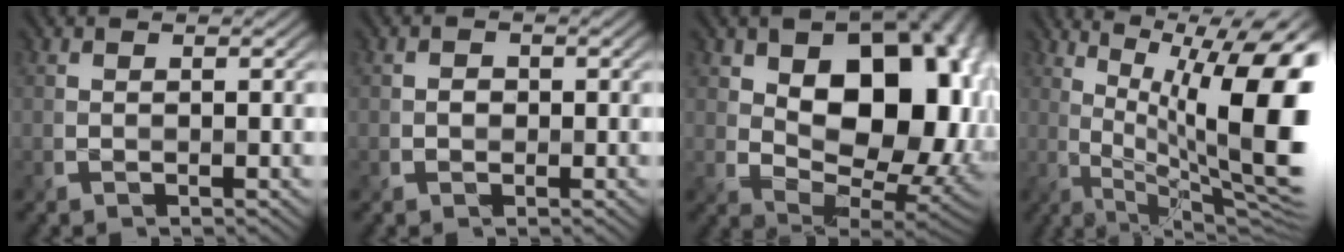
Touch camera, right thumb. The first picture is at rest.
{"total": 1.1, "force": [-0.3, 1.0, 0.3], "torque": [-0.007, -0.008, -0.001]}
{"total": 15.9, "force": [2.2, 10.5, 11.8], "torque": [-0.133, -0.011, 0.051]}
{"total": 17.0, "force": [3.1, 5.8, 15.6], "torque": [-0.223, 0.015, 0.068]}